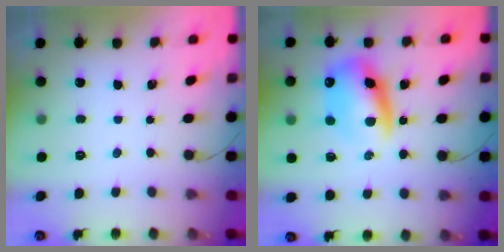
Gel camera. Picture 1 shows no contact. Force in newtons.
{"total": 12.9, "press": 12.4, "slide": 3.5}